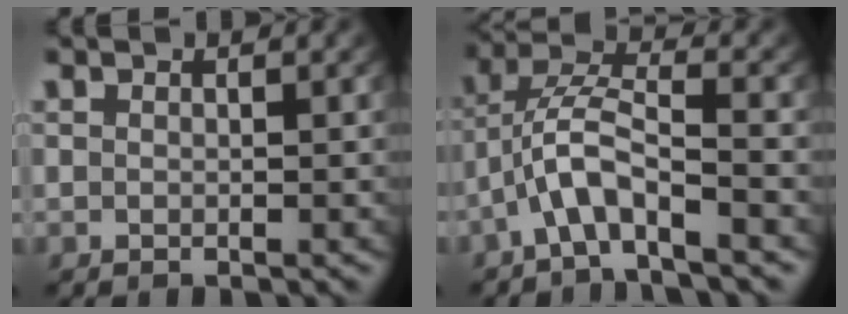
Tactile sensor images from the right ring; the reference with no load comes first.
{"total": 4.9, "force": [-0.7, 2.8, 4.0], "torque": [-0.093, -0.009, -0.018]}